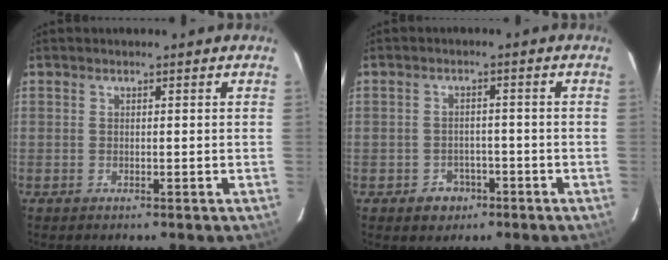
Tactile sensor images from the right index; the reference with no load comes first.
{"total": 3.6, "force": [-1.9, 2.9, 1.1], "torque": [-0.010, 0.008, -0.022]}